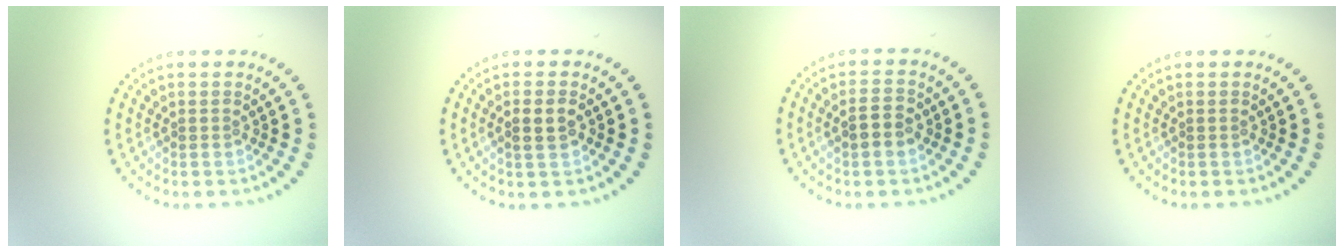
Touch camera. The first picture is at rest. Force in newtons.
{"total": 2.0, "press": 2.0, "slide": 0.4}
{"total": 2.3, "press": 2.3, "slide": 0.3}
{"total": 0.0}